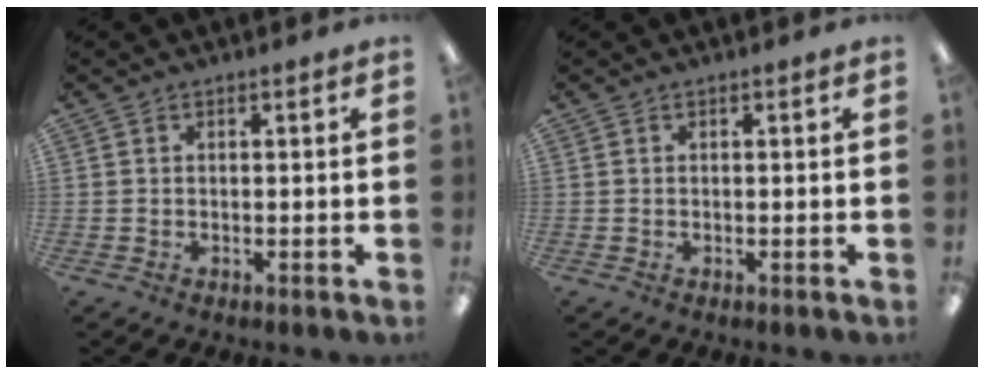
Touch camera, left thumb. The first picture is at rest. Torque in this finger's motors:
{"motor_torque": [-0.01, 0.01, -0.04, 0.05, 0.00]}